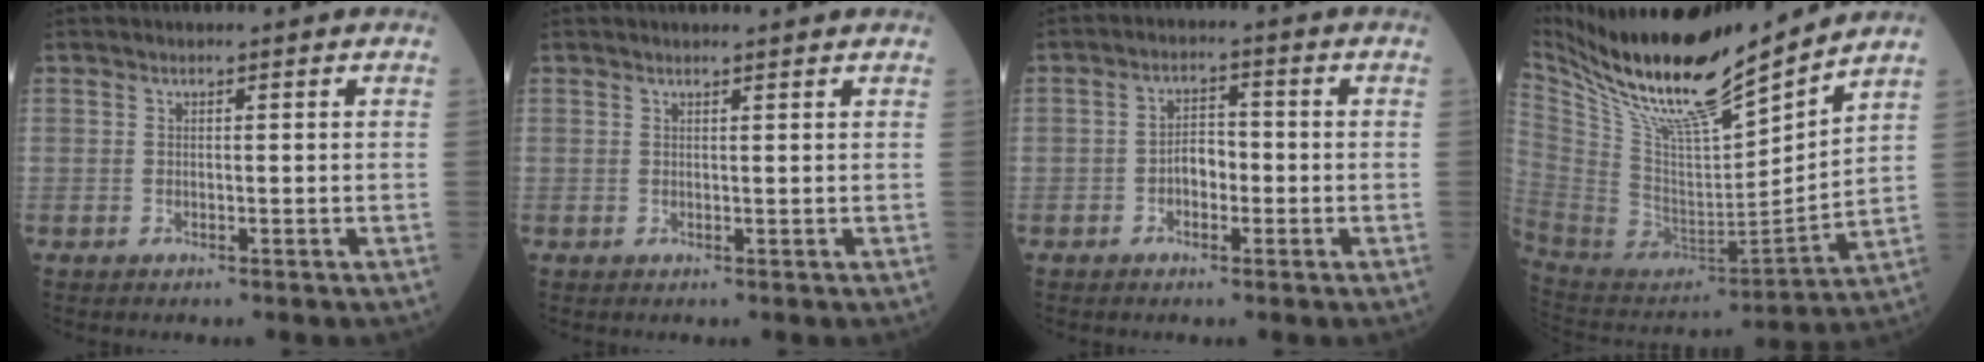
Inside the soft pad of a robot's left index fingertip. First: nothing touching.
{"total": 3.0, "force": [2.8, 0.0, 1.0], "torque": [-0.015, 0.011, 0.031]}
{"total": 3.5, "force": [-1.1, 2.0, 2.6], "torque": [-0.046, 0.013, -0.023]}
{"total": 21.5, "force": [17.8, 1.8, 11.8], "torque": [-0.214, -0.013, 0.329]}